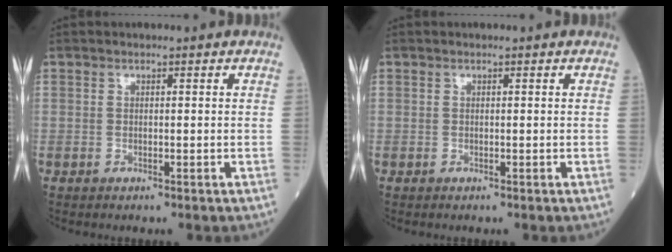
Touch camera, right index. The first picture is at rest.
{"total": 0.0}